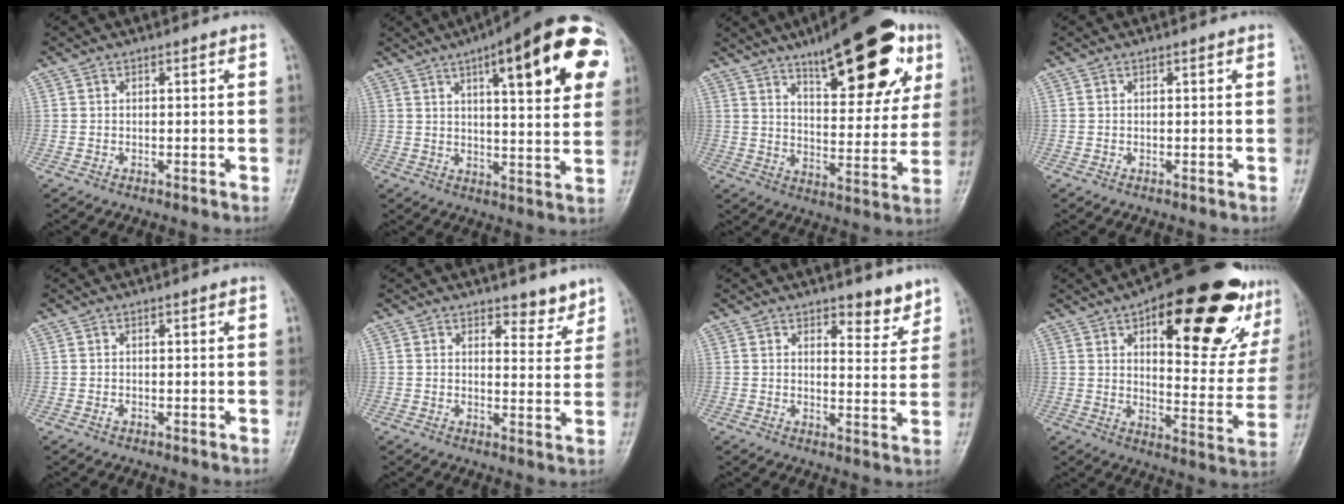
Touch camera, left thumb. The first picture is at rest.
{"total": 22.9, "force": [8.8, 6.2, 20.2], "torque": [-0.251, -0.003, 0.111]}
{"total": 22.7, "force": [12.2, 8.2, 17.2], "torque": [-0.203, -0.034, 0.181]}
{"total": 0.0}
{"total": 0.8, "force": [0.0, 0.4, 0.7], "torque": [-0.007, 0.003, 0.001]}
{"total": 4.0, "force": [3.4, 1.8, 1.3], "torque": [0.008, -0.026, 0.045]}
{"total": 5.0, "force": [4.0, 2.2, 2.1], "torque": [0.001, -0.031, 0.055]}
{"total": 29.1, "force": [14.9, 11.4, 22.2], "torque": [-0.259, -0.026, 0.209]}